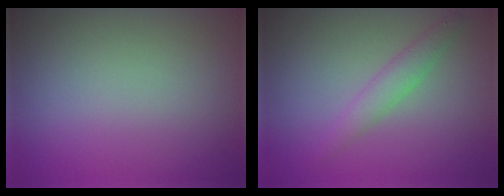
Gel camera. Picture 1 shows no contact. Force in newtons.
{"total": 2.0, "press": 2.0, "slide": 0.1}